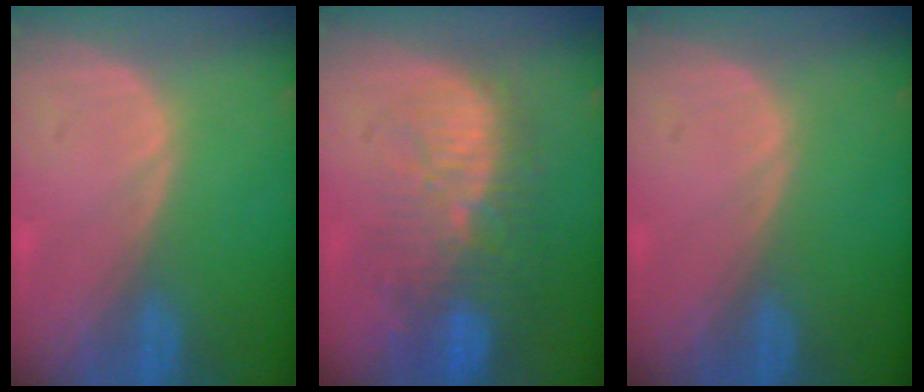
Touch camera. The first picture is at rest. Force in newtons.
{"total": 11.3, "press": 9.9, "slide": 5.5}
{"total": 0.0}